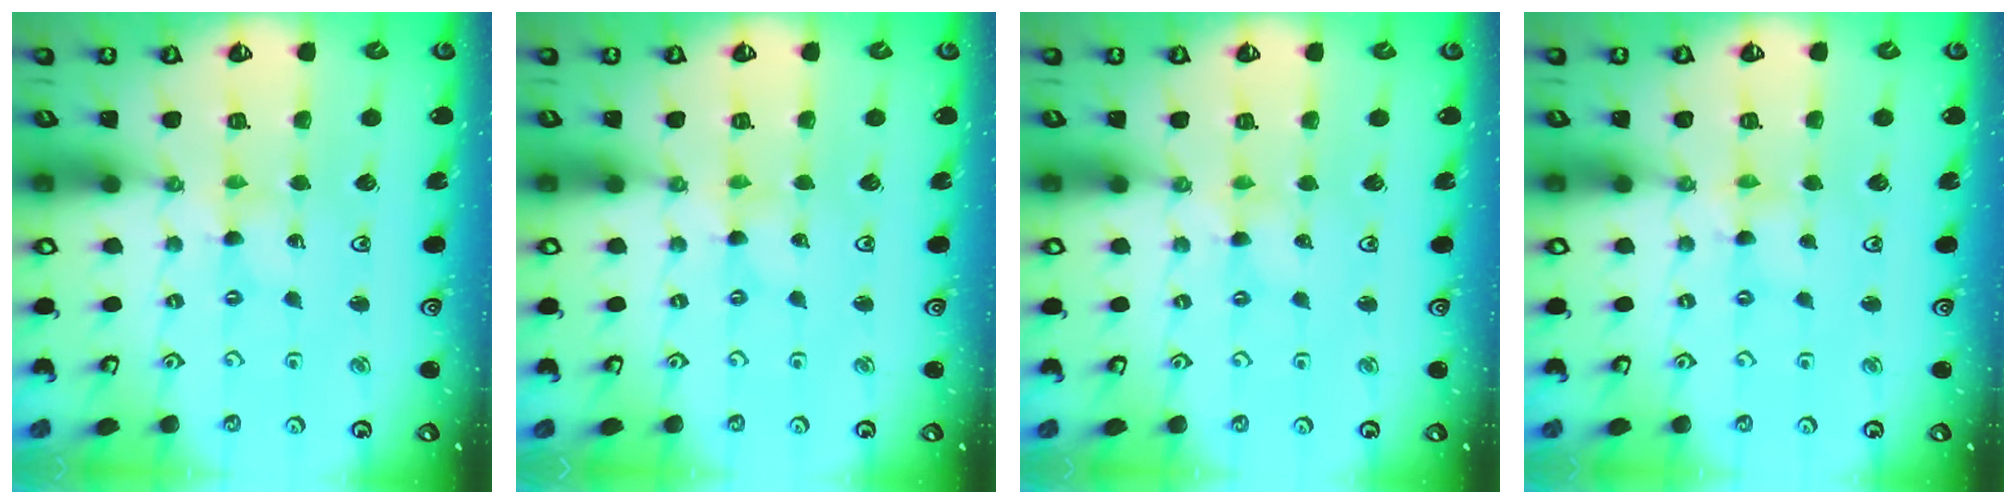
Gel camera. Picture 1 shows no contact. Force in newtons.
{"total": 0.0}
{"total": 0.8, "press": 0.8, "slide": 0.2}
{"total": 0.8, "press": 0.8, "slide": 0.2}